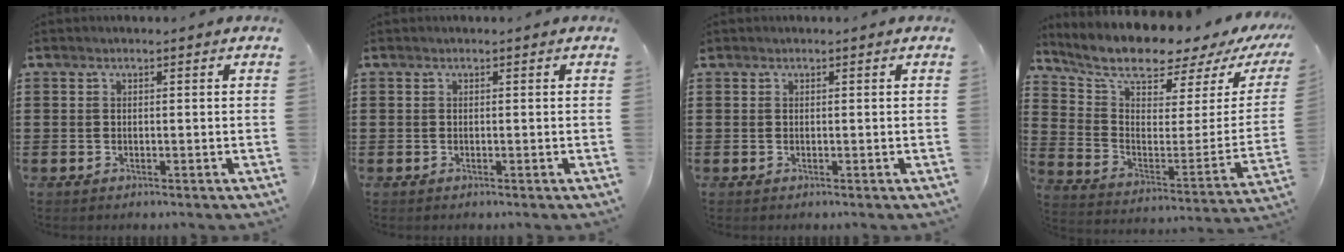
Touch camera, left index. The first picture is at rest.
{"total": 0.0}
{"total": 0.0}
{"total": 7.5, "force": [6.8, 1.5, 2.8], "torque": [-0.078, -0.067, 0.111]}